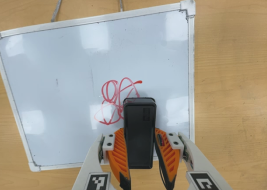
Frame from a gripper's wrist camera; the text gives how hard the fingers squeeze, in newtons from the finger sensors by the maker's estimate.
{"total": 5.4, "left": 4.0, "right": 6.8}